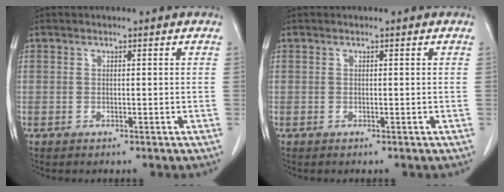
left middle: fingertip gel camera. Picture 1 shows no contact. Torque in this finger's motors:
{"motor_torque": [0.00, 0.00, -0.08, 0.00]}